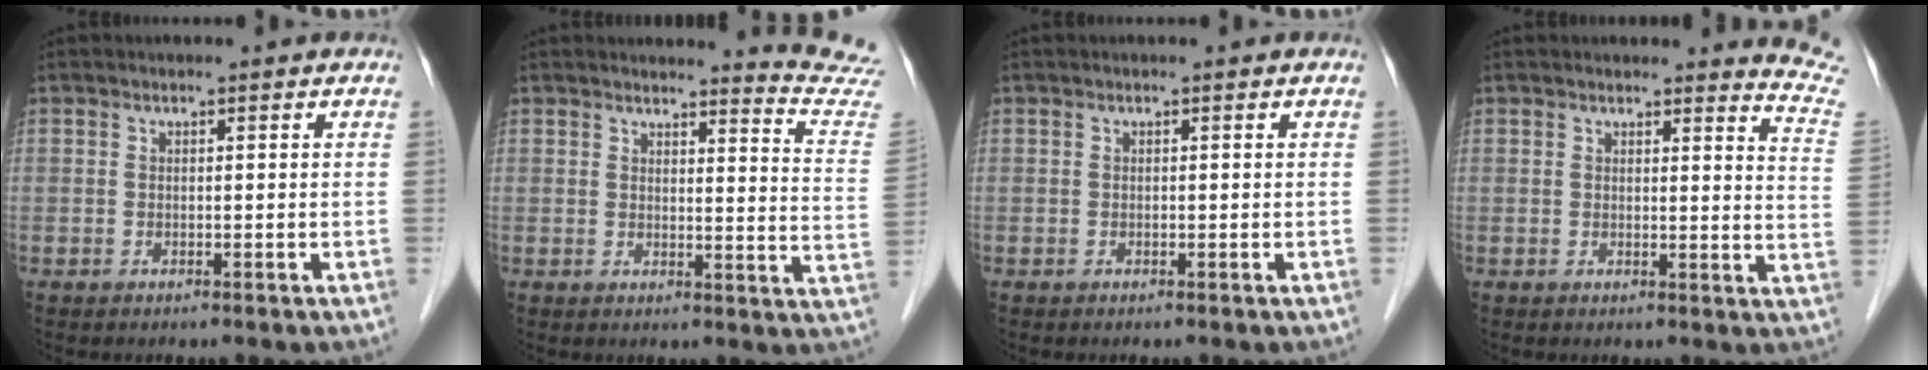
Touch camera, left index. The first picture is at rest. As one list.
[{"total": 10.7, "force": [10.6, -1.7, 0.1], "torque": [-0.001, -0.126, 0.097]}, {"total": 0.0}, {"total": 8.7, "force": [8.7, -0.2, 0.5], "torque": [0.011, -0.087, 0.061]}]